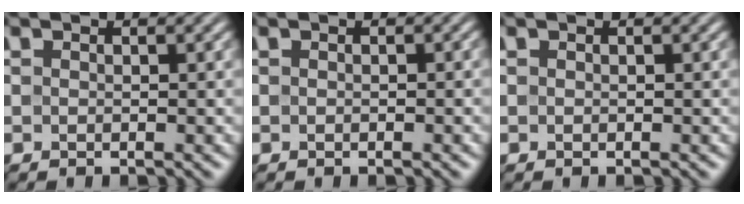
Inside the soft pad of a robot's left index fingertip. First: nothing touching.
{"total": 0.0}
{"total": 0.0}